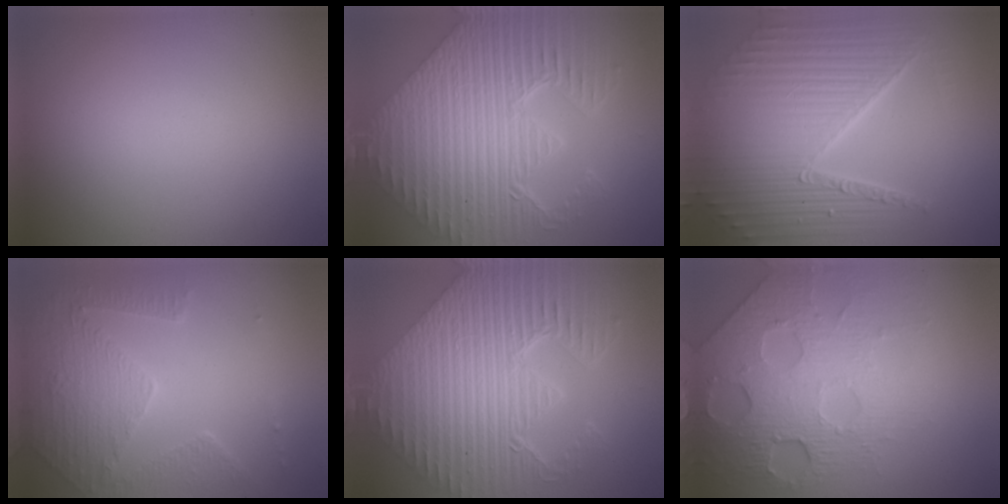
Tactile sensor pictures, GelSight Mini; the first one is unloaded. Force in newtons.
{"total": 11.1, "press": 8.1, "slide": 7.6}
{"total": 9.9, "press": 6.3, "slide": 7.7}
{"total": 5.1, "press": 3.7, "slide": 3.6}
{"total": 11.6, "press": 7.8, "slide": 8.6}
{"total": 8.3, "press": 5.4, "slide": 6.2}